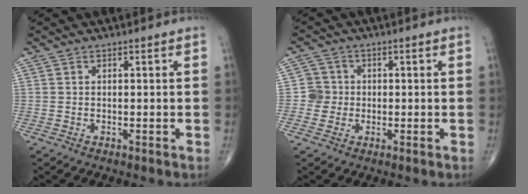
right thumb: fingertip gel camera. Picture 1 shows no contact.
{"total": 3.7, "force": [-0.2, 3.6, 0.1], "torque": [0.026, 0.010, -0.012]}